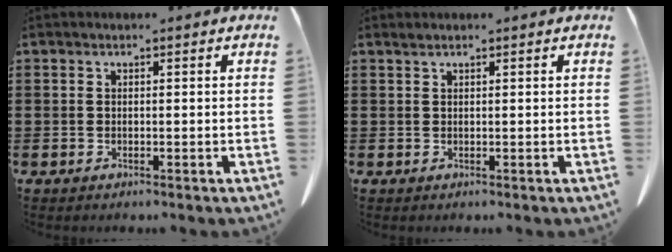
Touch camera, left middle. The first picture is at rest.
{"total": 0.6, "force": [0.5, 0.0, 0.3], "torque": [-0.008, 0.000, 0.010]}